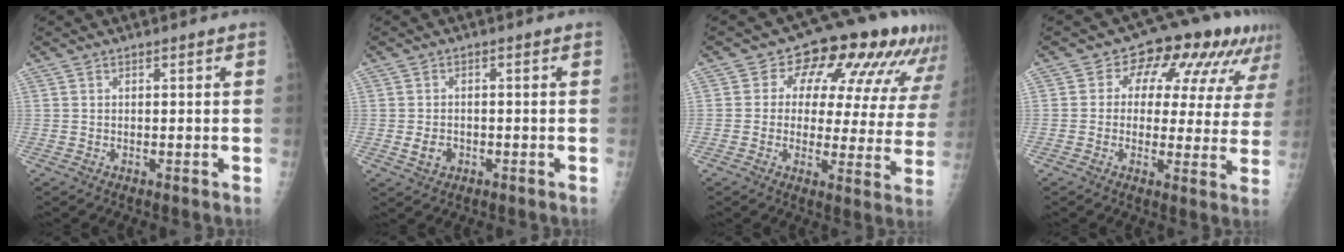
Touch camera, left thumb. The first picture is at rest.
{"total": 2.8, "force": [-1.0, 2.3, 1.3], "torque": [-0.017, 0.002, -0.012]}
{"total": 17.3, "force": [9.3, 9.3, 11.2], "torque": [-0.097, -0.017, 0.104]}
{"total": 14.0, "force": [6.5, 8.6, 9.0], "torque": [-0.068, 0.004, 0.074]}